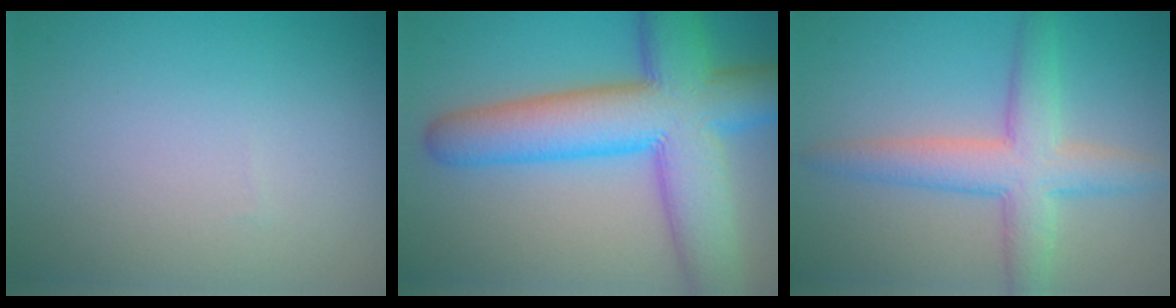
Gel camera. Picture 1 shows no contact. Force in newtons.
{"total": 11.6, "press": 11.6, "slide": 0.3}
{"total": 5.0, "press": 5.0, "slide": 0.2}